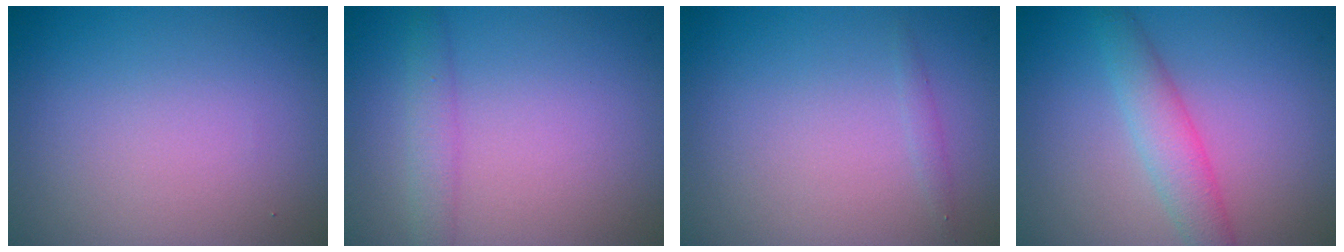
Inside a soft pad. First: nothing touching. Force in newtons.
{"total": 2.0, "press": 2.0, "slide": 0.0}
{"total": 0.6, "press": 0.6, "slide": 0.0}
{"total": 3.3, "press": 3.3, "slide": 0.1}